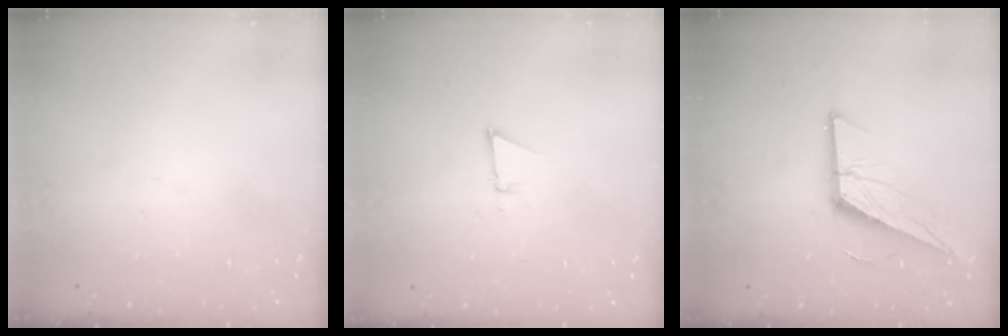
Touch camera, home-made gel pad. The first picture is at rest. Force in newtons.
{"total": 3.0, "press": 2.9, "slide": 0.8}
{"total": 13.3, "press": 13.3, "slide": 0.7}